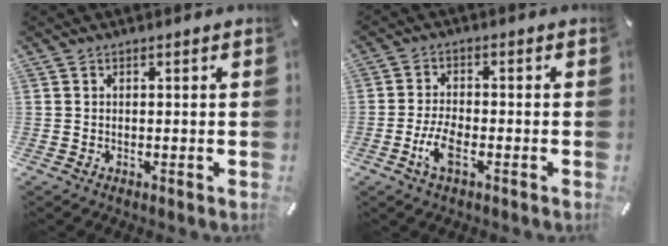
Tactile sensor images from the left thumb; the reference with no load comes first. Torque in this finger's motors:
{"motor_torque": [0.73, 0.93, 0.84, 0.35, 0.01]}